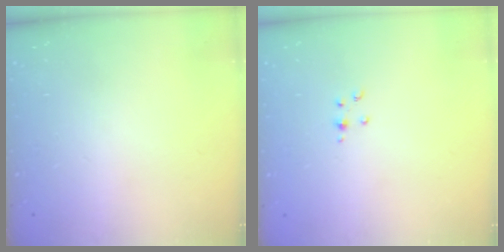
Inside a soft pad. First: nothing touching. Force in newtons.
{"total": 2.4, "press": 2.4, "slide": 0.3}